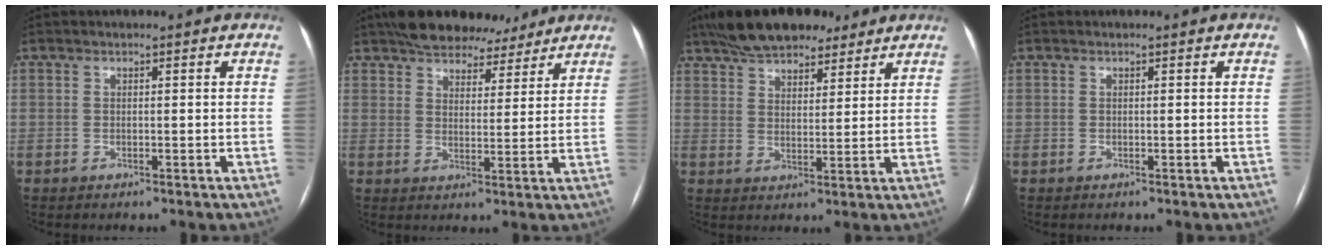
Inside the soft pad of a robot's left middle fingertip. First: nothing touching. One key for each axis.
{"total": 13.5, "fx": 11.2, "fy": 5.5, "fz": 5.1, "tx": -0.079, "ty": 0.028, "tz": 0.164}
{"total": 14.9, "fx": 11.6, "fy": 5.9, "fz": 7.1, "tx": -0.133, "ty": 0.040, "tz": 0.190}
{"total": 0.0}